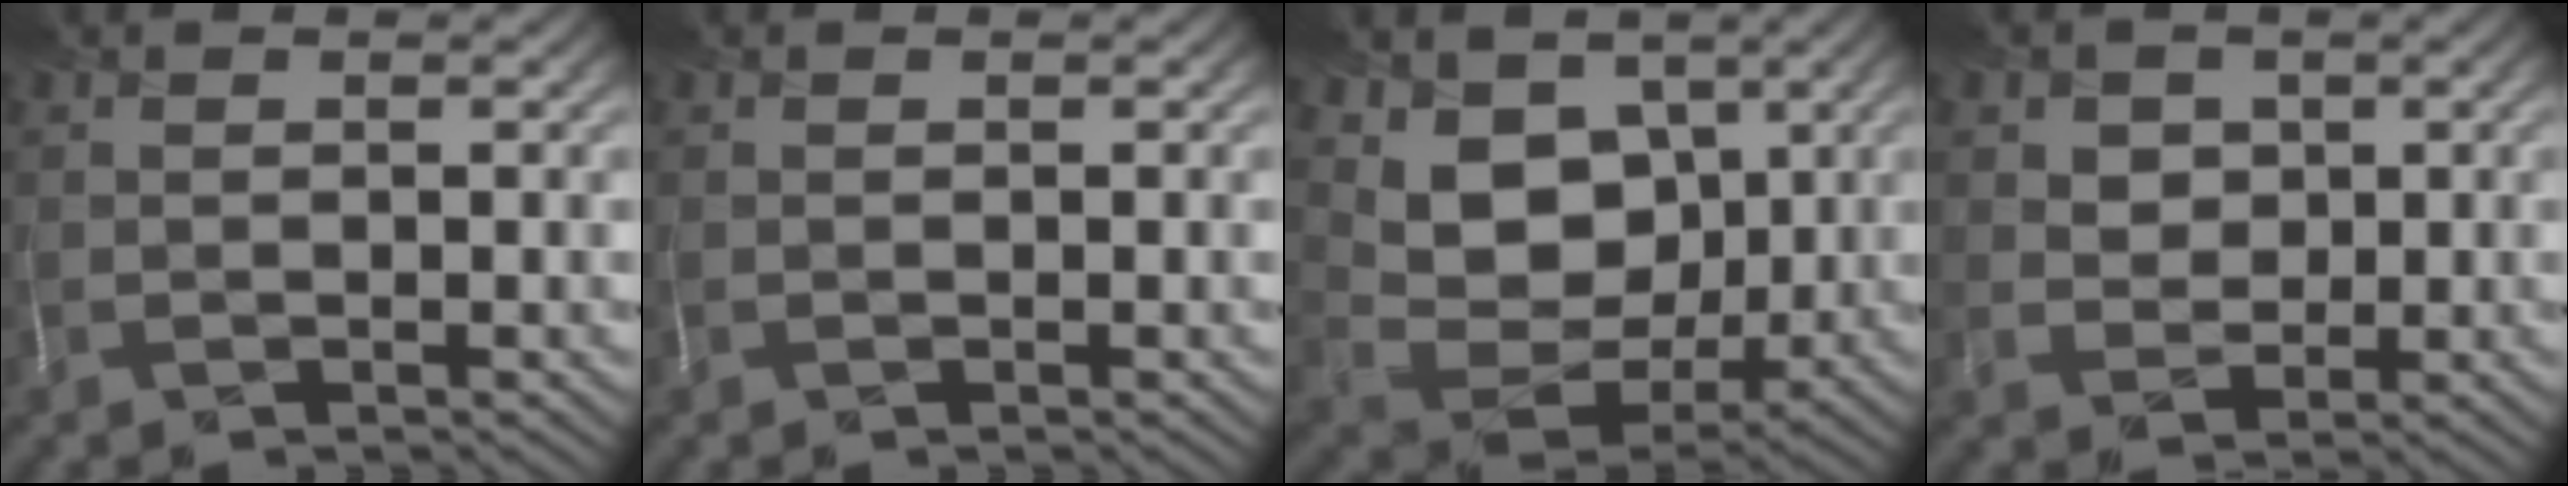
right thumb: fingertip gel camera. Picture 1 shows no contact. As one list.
[{"total": 0.0}, {"total": 9.1, "force": [4.4, 6.8, 4.3], "torque": [-0.101, -0.022, 0.077]}, {"total": 3.4, "force": [1.5, 3.0, 0.5], "torque": [-0.024, -0.016, 0.035]}]